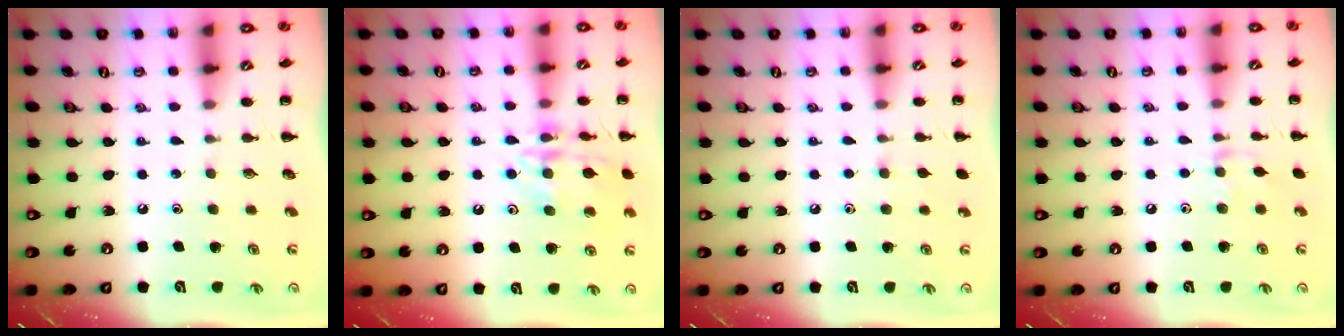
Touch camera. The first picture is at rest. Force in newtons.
{"total": 14.5, "press": 14.4, "slide": 1.2}
{"total": 3.7, "press": 3.5, "slide": 1.2}
{"total": 4.9, "press": 4.7, "slide": 1.3}